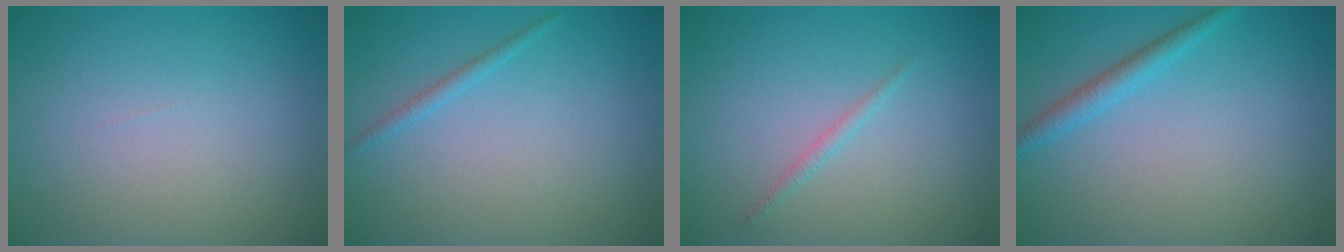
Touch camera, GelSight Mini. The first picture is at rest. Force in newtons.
{"total": 0.9, "press": 0.9, "slide": 0.2}
{"total": 0.8, "press": 0.8, "slide": 0.1}
{"total": 1.9, "press": 1.9, "slide": 0.1}